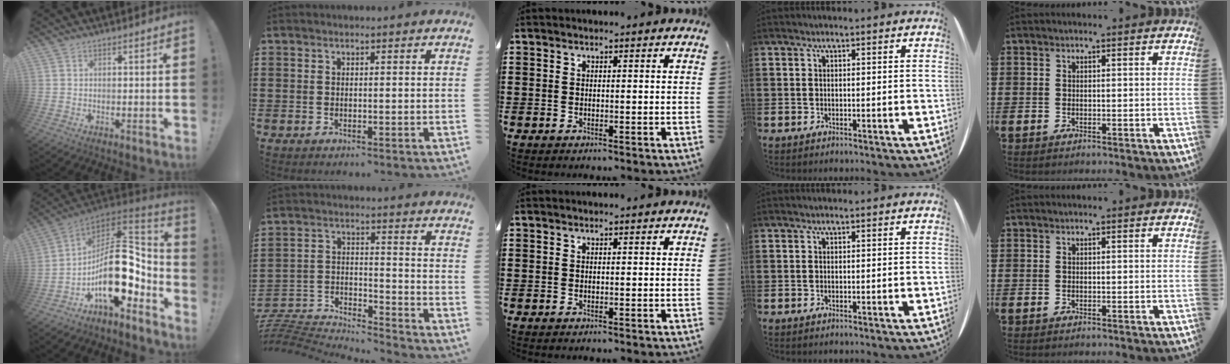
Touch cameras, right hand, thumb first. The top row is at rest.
{"thumb": {"total": 23.1, "force": [-3.6, 12.5, 19.1], "torque": [-0.327, 0.016, -0.047]}, "index": {"total": 5.9, "force": [-5.9, 0.3, 0.4], "torque": [-0.033, -0.012, -0.129]}}